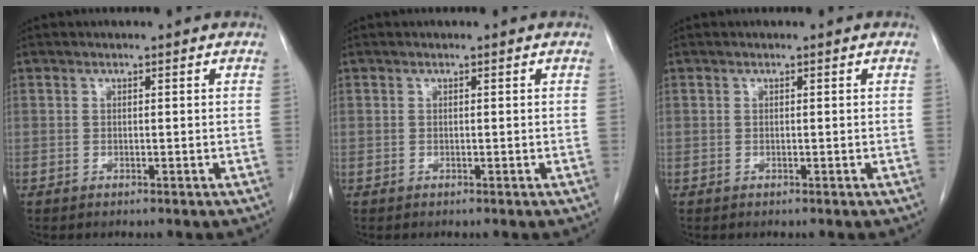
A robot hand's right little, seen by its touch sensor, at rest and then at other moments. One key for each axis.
{"total": 0.0}
{"total": 0.0}